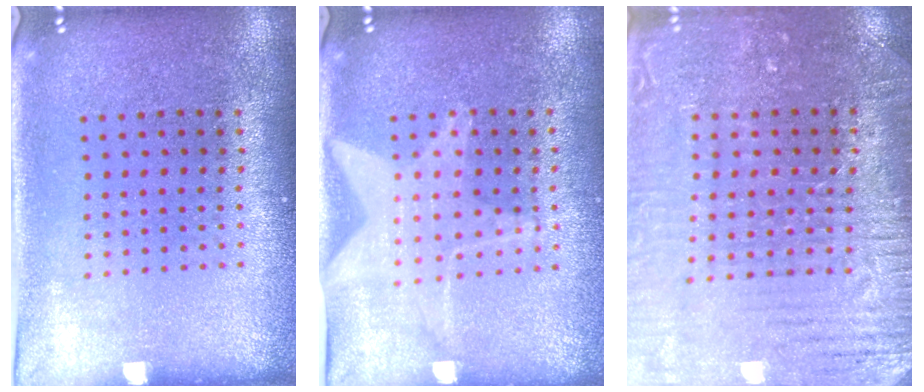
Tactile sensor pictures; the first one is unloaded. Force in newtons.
{"total": 1.6, "press": 1.5, "slide": 0.6}
{"total": 3.4, "press": 3.3, "slide": 0.7}